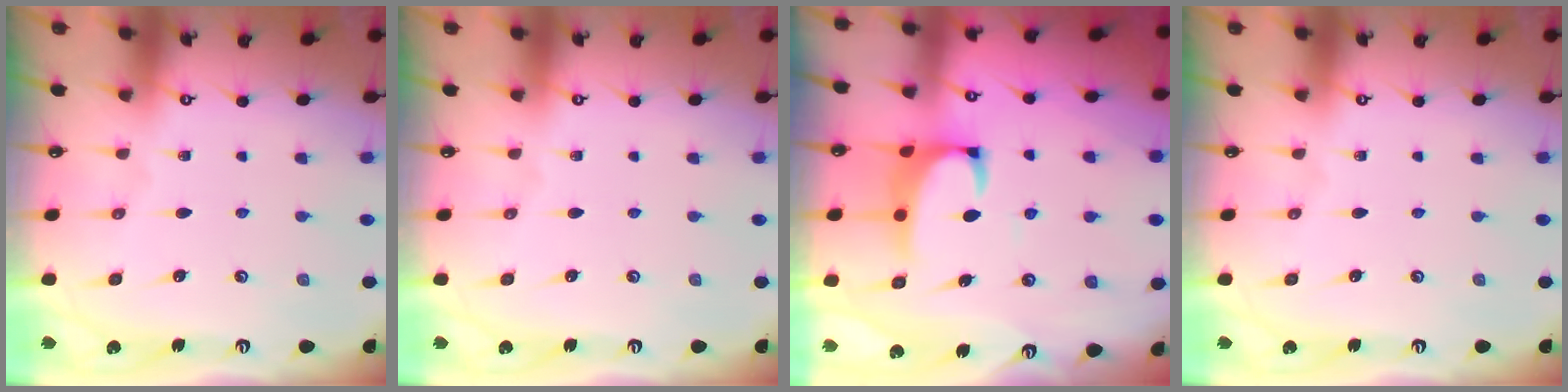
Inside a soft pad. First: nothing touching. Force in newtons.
{"total": 0.0}
{"total": 2.2, "press": 2.0, "slide": 0.9}
{"total": 0.0}